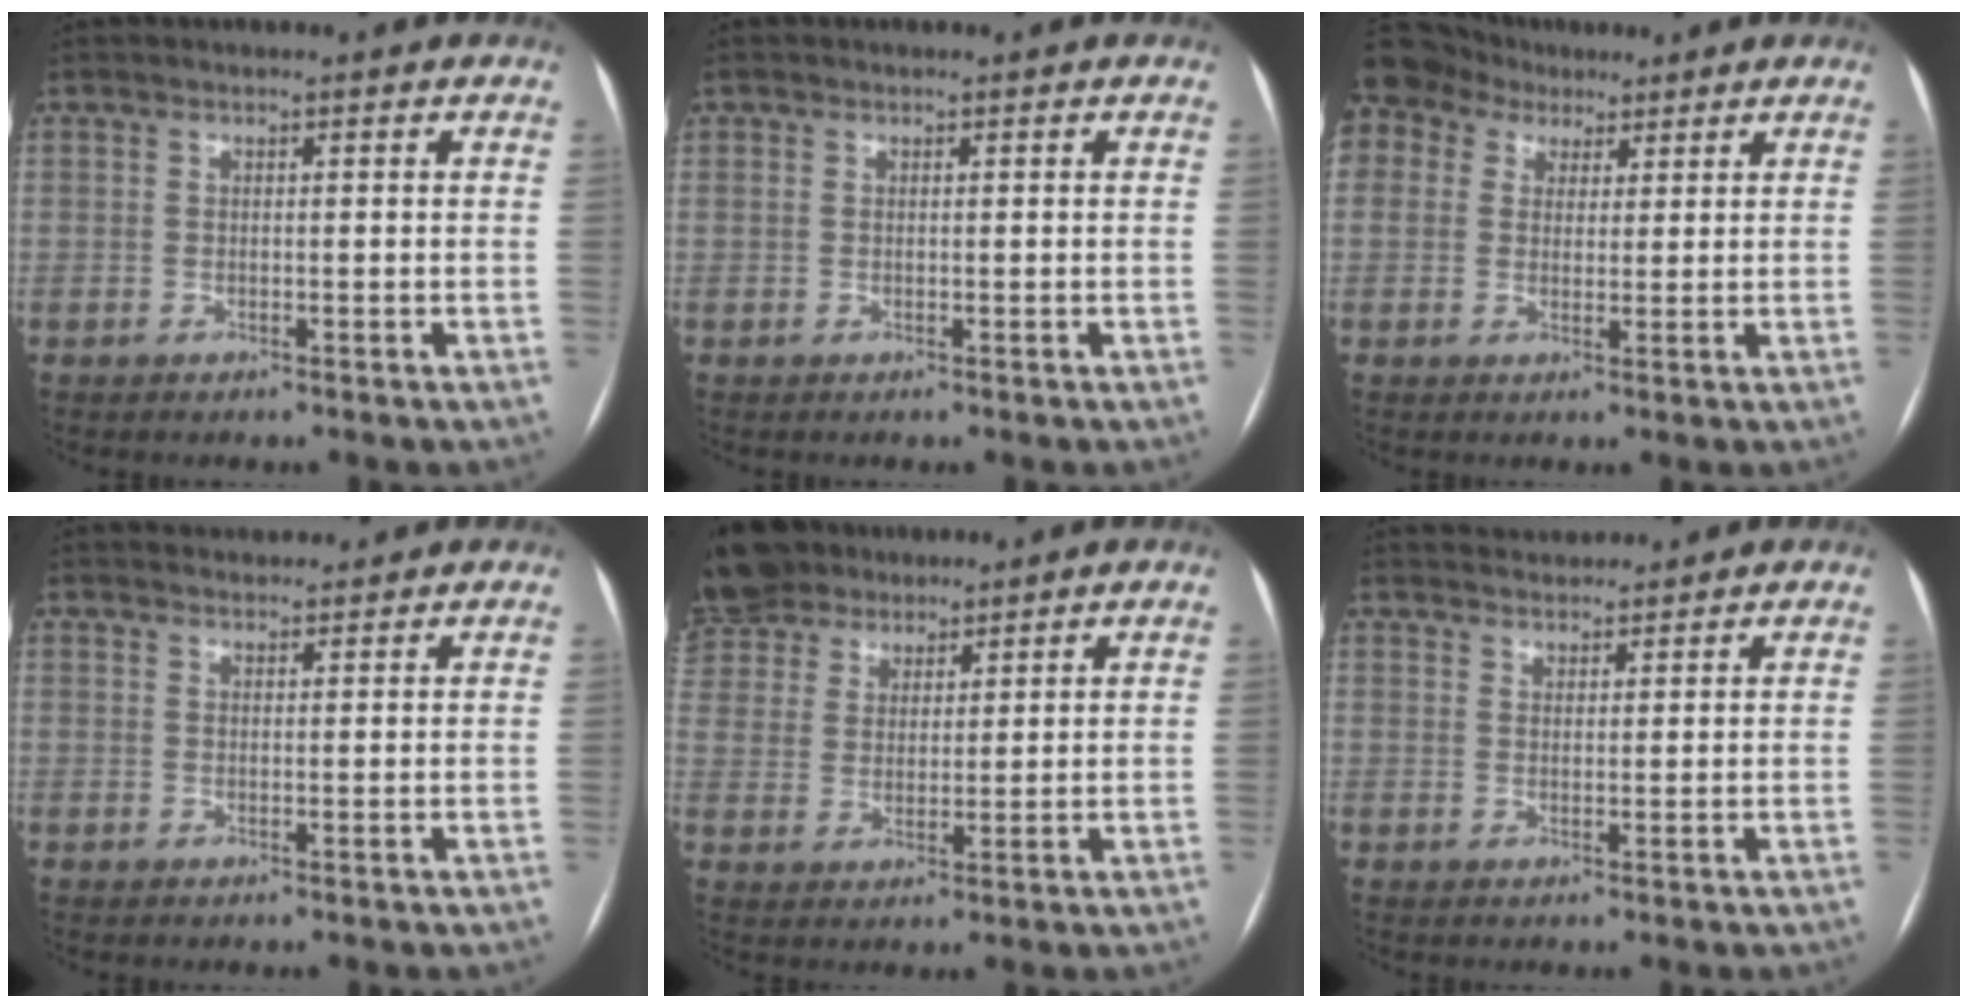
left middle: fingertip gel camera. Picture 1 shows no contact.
{"total": 0.6, "force": [0.3, 0.4, 0.3], "torque": [-0.011, 0.010, 0.007]}
{"total": 12.8, "force": [7.8, 9.4, 3.9], "torque": [-0.115, 0.064, 0.149]}
{"total": 4.0, "force": [4.0, 0.7, 0.3], "torque": [-0.008, 0.025, 0.059]}
{"total": 14.8, "force": [11.6, 7.9, 4.7], "torque": [-0.127, 0.052, 0.219]}
{"total": 4.5, "force": [4.5, 0.8, 0.2], "torque": [-0.007, 0.025, 0.071]}